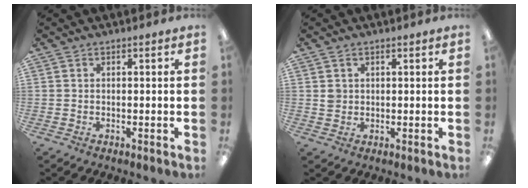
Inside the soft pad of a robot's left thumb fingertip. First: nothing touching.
{"total": 2.1, "force": [0.6, 1.9, 0.7], "torque": [-0.017, 0.003, 0.011]}